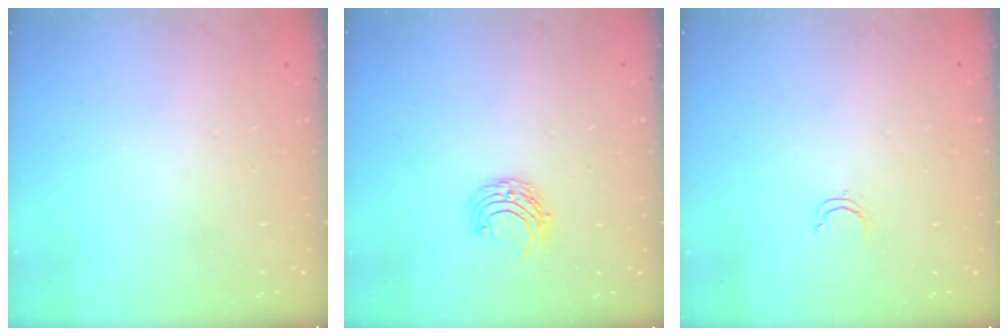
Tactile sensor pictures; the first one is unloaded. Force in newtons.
{"total": 6.5, "press": 6.5, "slide": 0.6}
{"total": 2.4, "press": 2.4, "slide": 0.2}